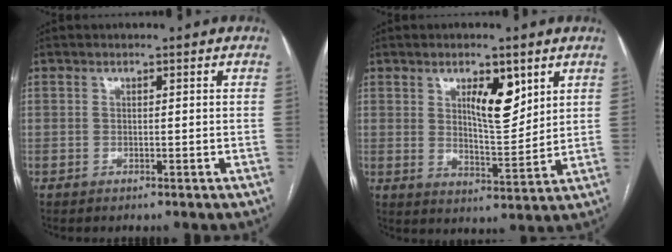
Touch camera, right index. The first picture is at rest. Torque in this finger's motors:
{"motor_torque": [0.12, 0.24, 0.40, 0.08]}